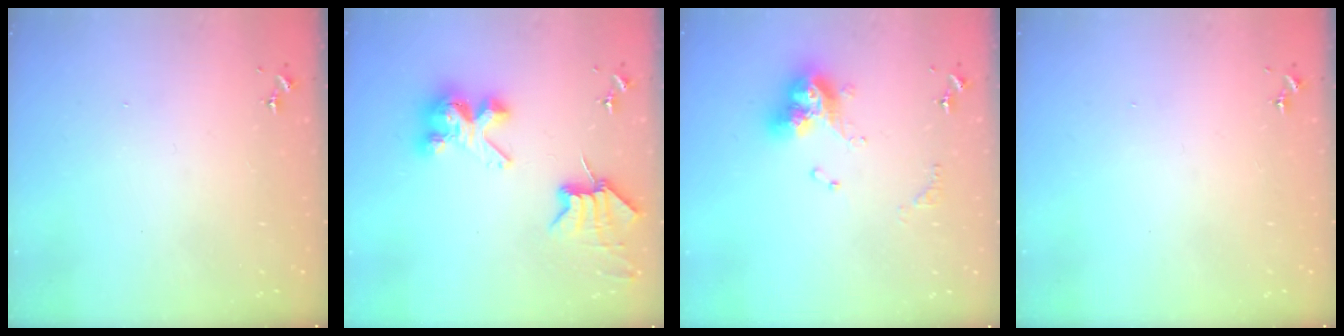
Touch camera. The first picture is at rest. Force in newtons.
{"total": 8.3, "press": 8.3, "slide": 0.3}
{"total": 13.2, "press": 13.2, "slide": 0.8}
{"total": 0.0}